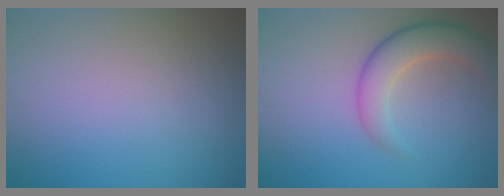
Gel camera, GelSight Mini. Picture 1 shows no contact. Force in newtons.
{"total": 4.6, "press": 4.6, "slide": 0.3}